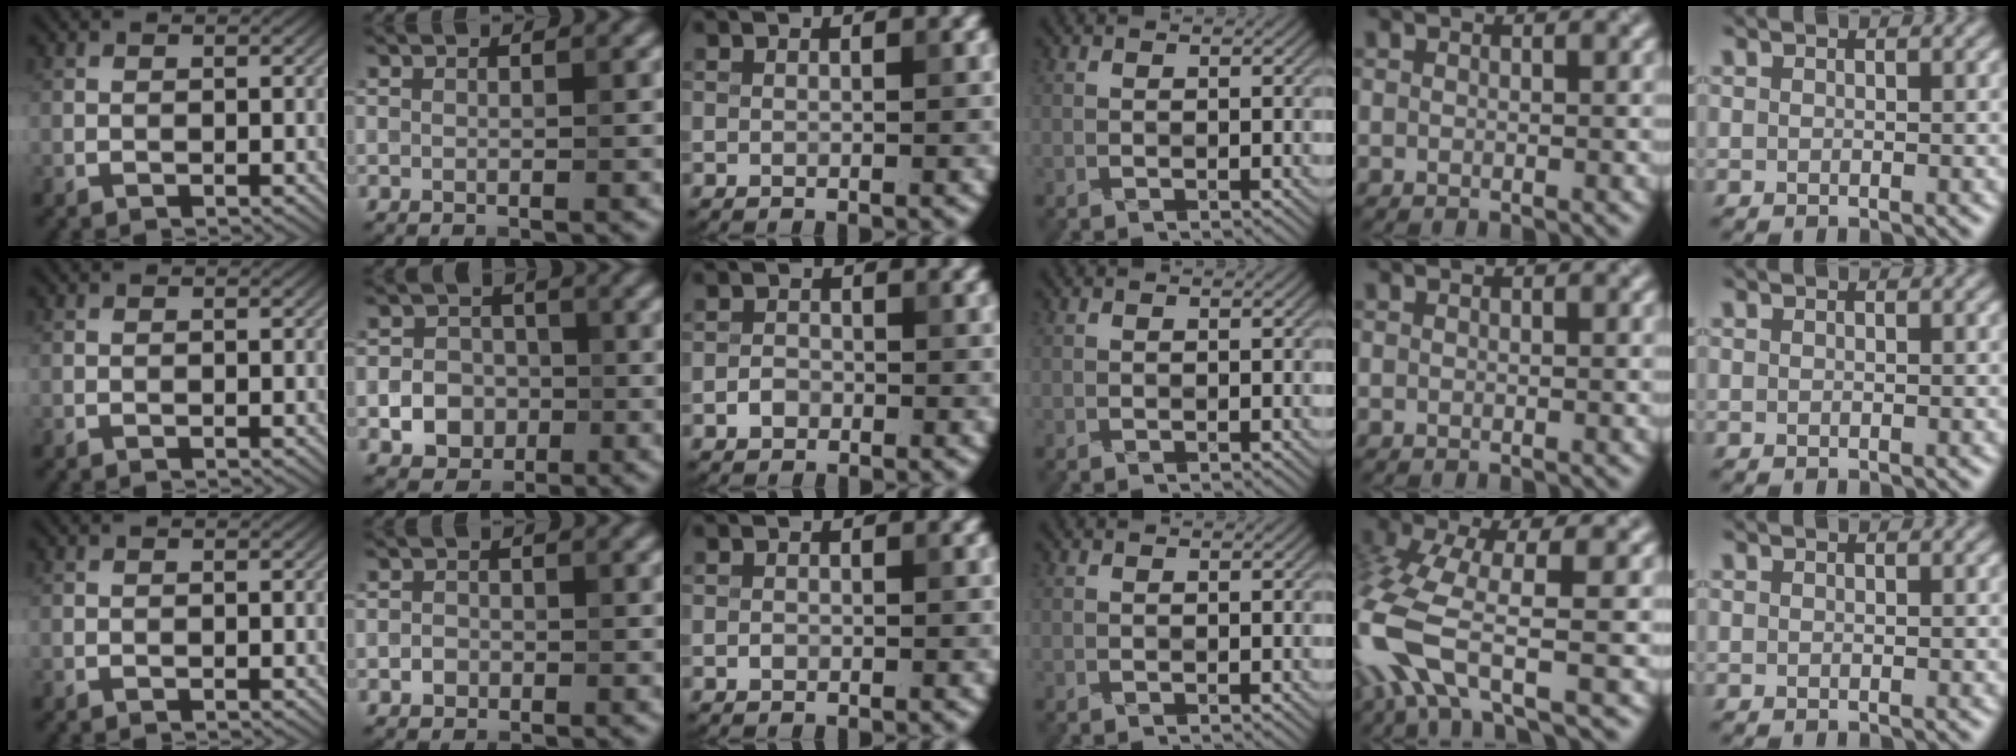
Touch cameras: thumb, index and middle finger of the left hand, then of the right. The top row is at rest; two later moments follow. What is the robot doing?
{"motion": "fold", "object": "handkerchief"}